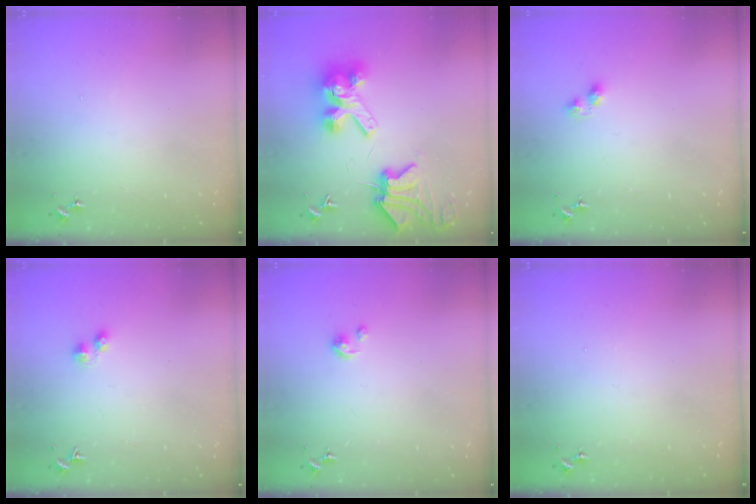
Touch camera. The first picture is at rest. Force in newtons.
{"total": 11.0, "press": 10.9, "slide": 1.5}
{"total": 4.7, "press": 4.5, "slide": 1.3}
{"total": 2.5, "press": 2.5, "slide": 0.4}
{"total": 2.7, "press": 2.6, "slide": 0.3}
{"total": 0.0}